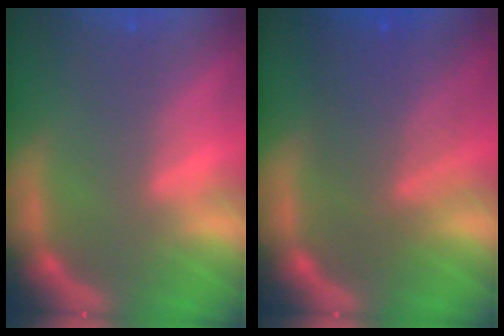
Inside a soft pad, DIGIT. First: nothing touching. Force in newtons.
{"total": 7.0}